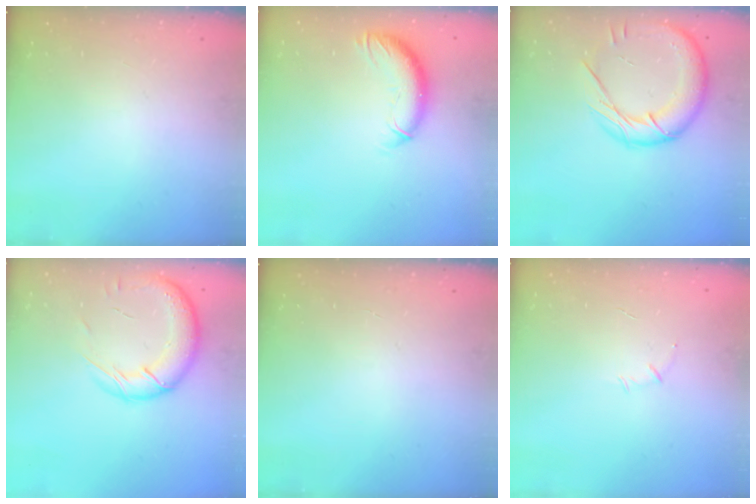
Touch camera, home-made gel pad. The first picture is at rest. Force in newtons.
{"total": 10.3, "press": 10.2, "slide": 1.4}
{"total": 18.0, "press": 17.9, "slide": 2.2}
{"total": 19.3, "press": 18.8, "slide": 4.3}
{"total": 0.0}
{"total": 4.1, "press": 4.0, "slide": 1.0}